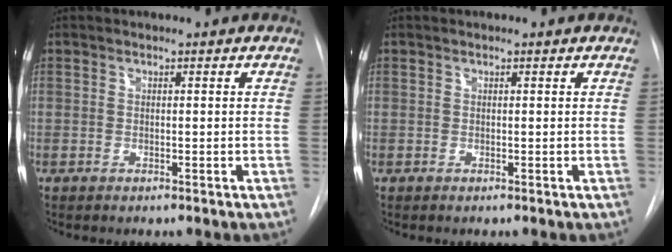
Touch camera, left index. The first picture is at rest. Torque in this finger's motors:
{"motor_torque": [-0.17, 0.20, 0.00, -0.01]}